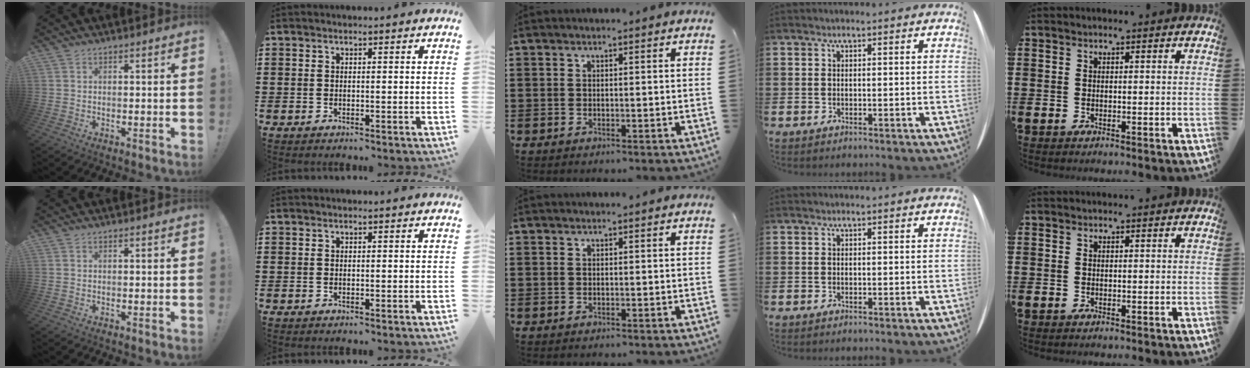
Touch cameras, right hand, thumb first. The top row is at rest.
{}